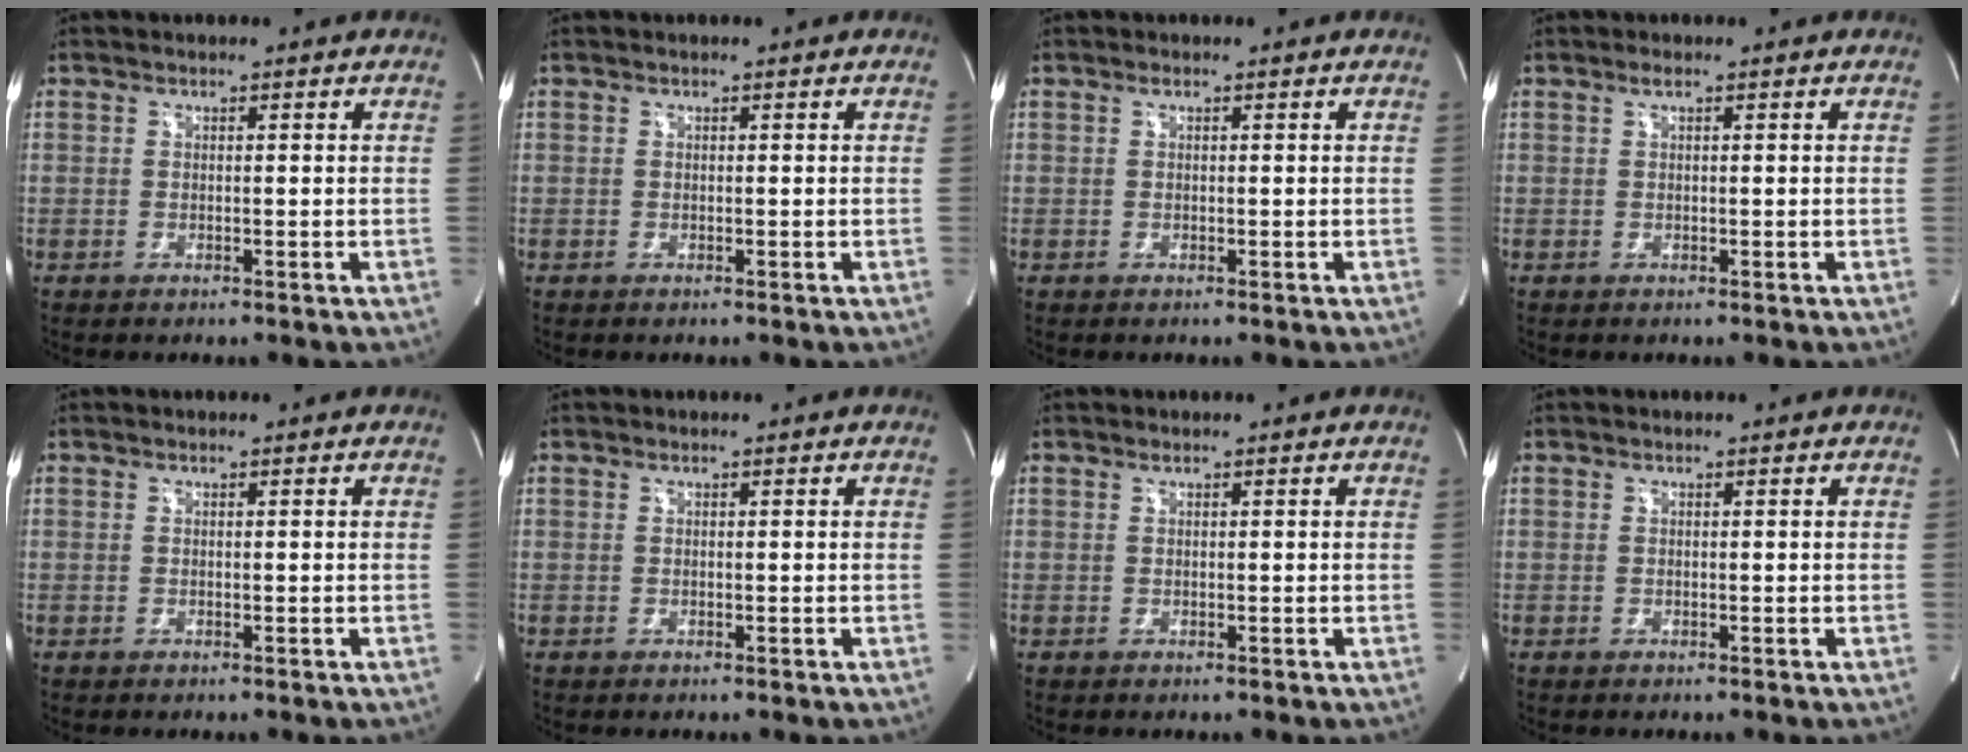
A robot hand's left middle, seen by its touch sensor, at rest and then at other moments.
{"total": 0.0}
{"total": 0.0}
{"total": 0.7, "force": [0.5, 0.0, 0.6], "torque": [-0.015, 0.004, 0.009]}
{"total": 0.0}
{"total": 0.0}
{"total": 0.0}
{"total": 0.0}